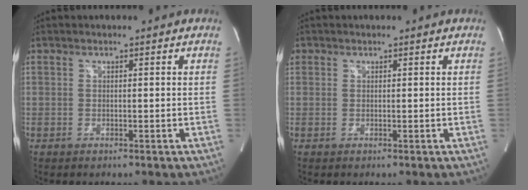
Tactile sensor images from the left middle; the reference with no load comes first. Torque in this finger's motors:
{"motor_torque": [0.36, -0.26, 0.19, 0.04]}